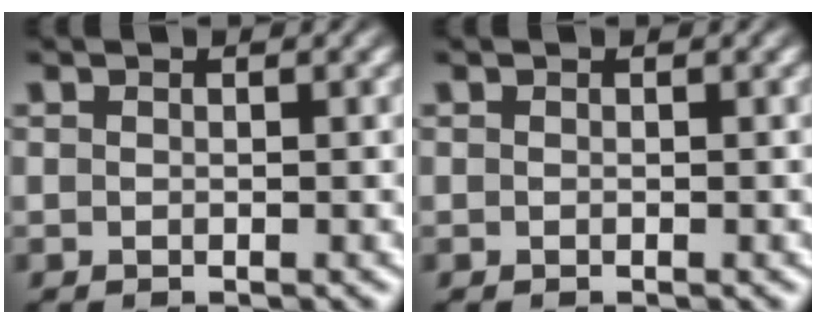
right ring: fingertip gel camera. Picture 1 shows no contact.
{"total": 0.0}